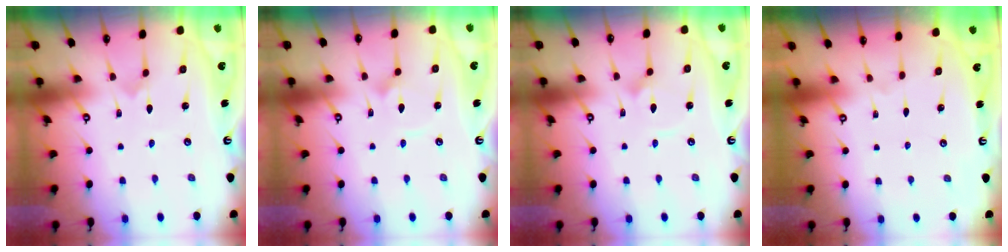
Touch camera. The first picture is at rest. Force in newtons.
{"total": 2.5, "press": 2.5, "slide": 0.2}
{"total": 2.5, "press": 2.5, "slide": 0.2}
{"total": 0.0}